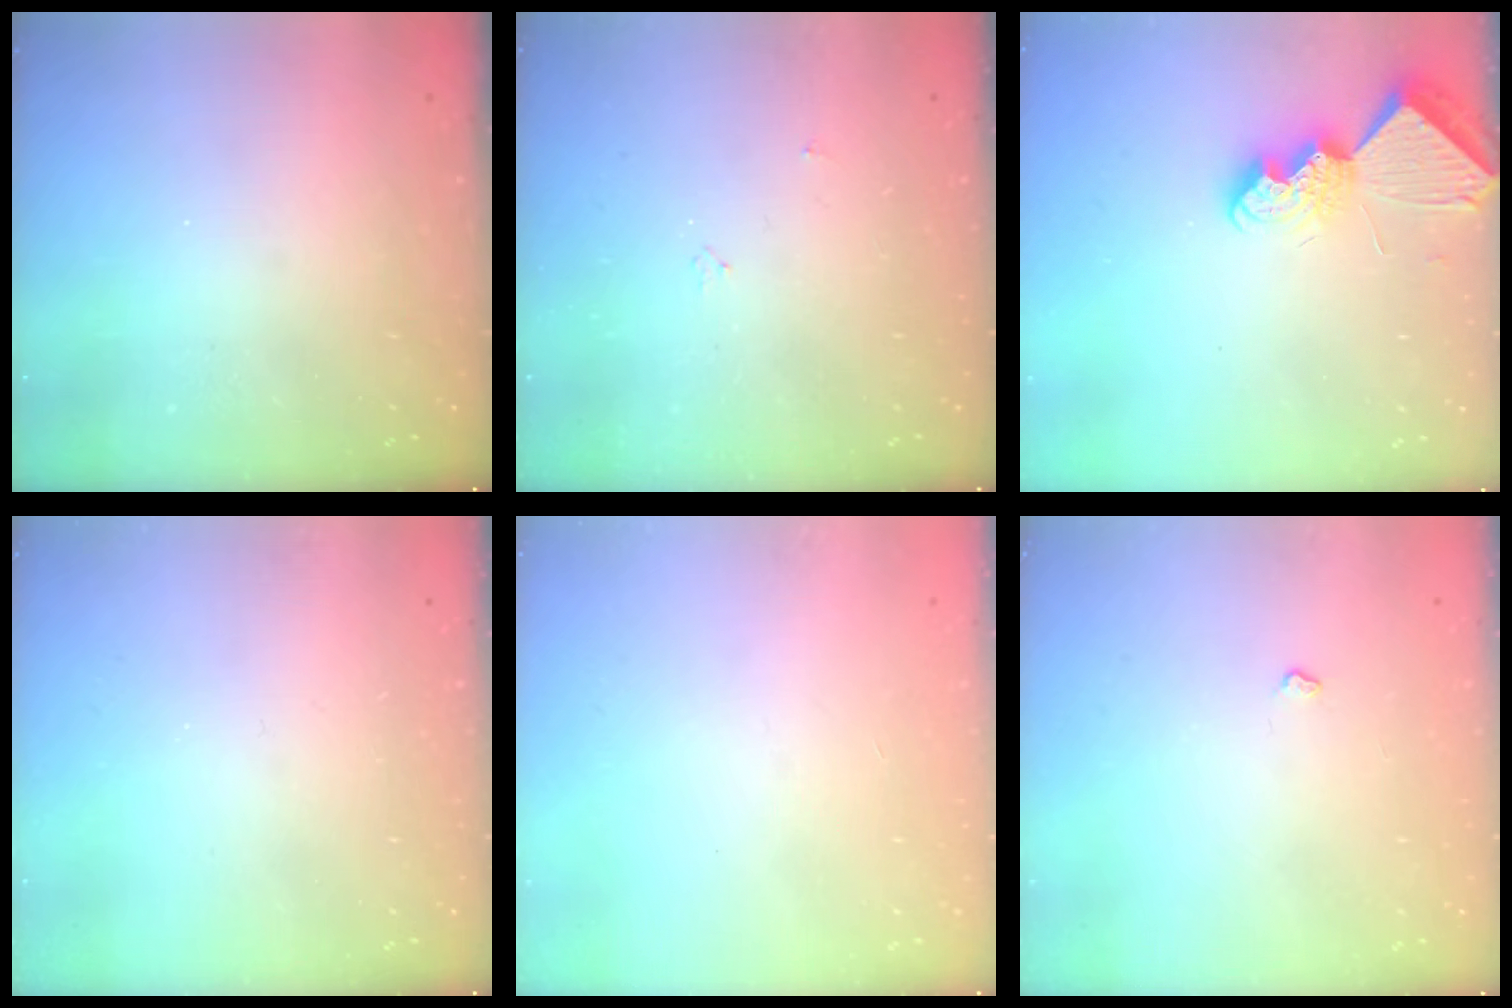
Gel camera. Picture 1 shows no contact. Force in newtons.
{"total": 2.7, "press": 2.7, "slide": 0.5}
{"total": 8.5, "press": 8.4, "slide": 0.8}
{"total": 0.0}
{"total": 0.0}
{"total": 2.9, "press": 2.9, "slide": 0.5}